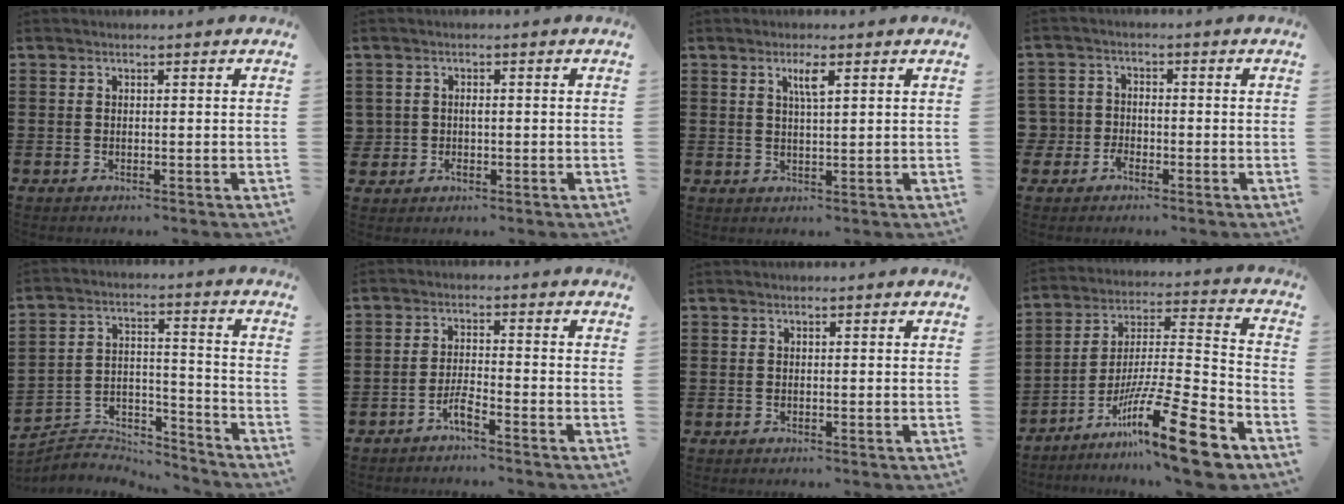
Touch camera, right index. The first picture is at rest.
{"total": 1.5, "force": [-0.2, 1.3, 0.8], "torque": [-0.018, 0.005, -0.007]}
{"total": 2.9, "force": [1.4, 0.4, 2.5], "torque": [-0.046, -0.001, 0.021]}
{"total": 3.2, "force": [-2.0, 2.5, 0.5], "torque": [-0.036, -0.001, -0.049]}
{"total": 5.0, "force": [-4.9, 1.2, 0.5], "torque": [-0.019, 0.002, -0.101]}
{"total": 2.8, "force": [-2.4, 0.1, 1.5], "torque": [-0.037, 0.002, -0.048]}
{"total": 0.0}
{"total": 18.2, "force": [-12.4, 1.8, 13.2], "torque": [-0.220, 0.038, -0.214]}